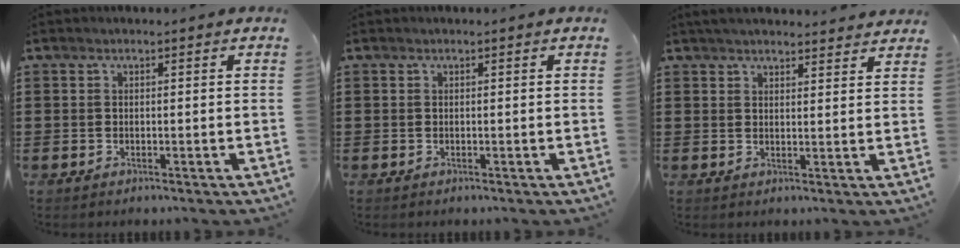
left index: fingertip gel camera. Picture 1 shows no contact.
{"total": 0.0}
{"total": 3.1, "force": [3.1, 0.1, 0.7], "torque": [-0.021, -0.003, 0.058]}